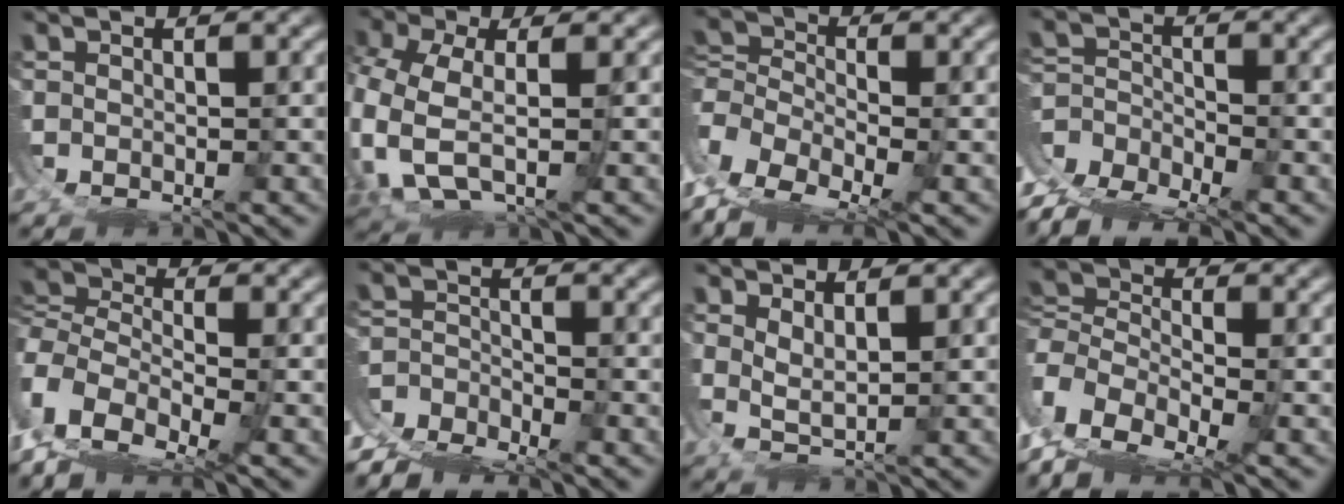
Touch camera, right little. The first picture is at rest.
{"total": 8.1, "force": [-1.4, 6.1, 5.1], "torque": [-0.173, -0.053, 0.001]}
{"total": 11.5, "force": [-3.3, 9.5, 5.5], "torque": [-0.164, -0.060, -0.046]}
{"total": 8.6, "force": [-4.8, 6.1, 3.6], "torque": [-0.087, -0.047, -0.070]}
{"total": 10.8, "force": [-3.2, 8.5, 5.9], "torque": [-0.162, -0.062, -0.039]}
{"total": 7.5, "force": [-5.2, 4.9, 2.2], "torque": [-0.049, -0.034, -0.081]}
{"total": 3.8, "force": [1.0, 3.1, 2.0], "torque": [-0.052, 0.000, 0.008]}
{"total": 13.3, "force": [-3.7, 11.1, 6.3], "torque": [-0.181, -0.068, -0.052]}